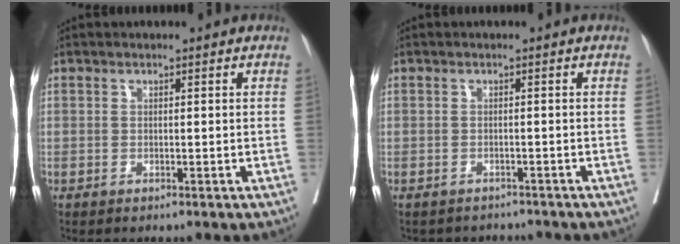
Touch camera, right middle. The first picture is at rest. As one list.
[{"total": 3.6, "force": [-3.4, 1.2, -0.4], "torque": [0.008, 0.001, -0.046]}]